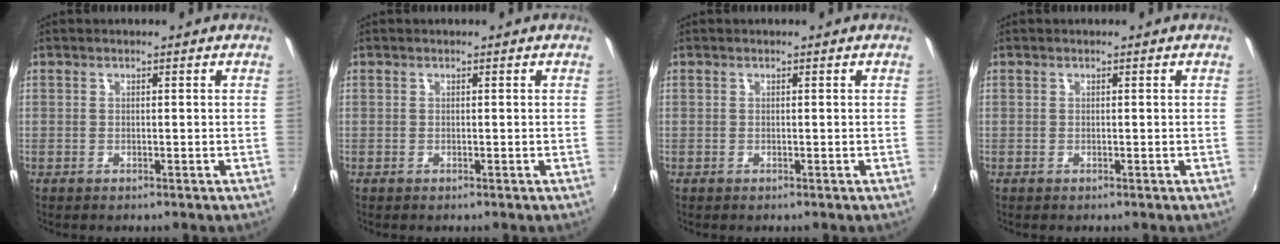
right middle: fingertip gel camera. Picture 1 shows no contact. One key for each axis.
{"total": 0.0}
{"total": 0.0}
{"total": 0.0}